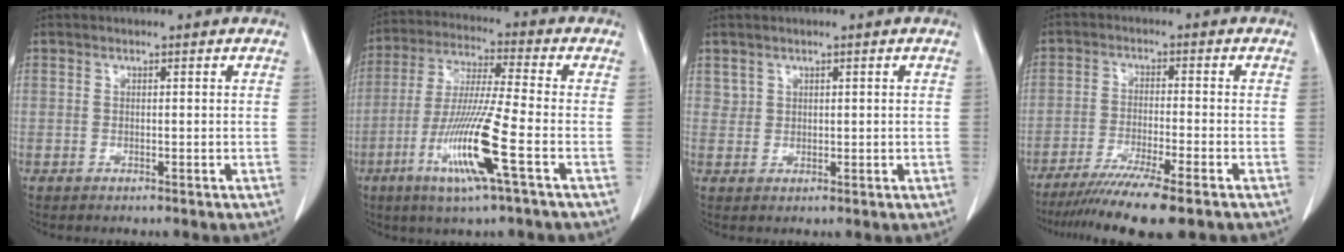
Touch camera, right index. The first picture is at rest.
{"total": 13.1, "force": [-4.9, -0.6, 12.2], "torque": [-0.242, -0.021, -0.096]}
{"total": 1.4, "force": [0.9, 1.0, 0.0], "torque": [0.011, 0.003, 0.014]}
{"total": 11.2, "force": [-8.6, -0.2, 7.3], "torque": [-0.113, -0.030, -0.136]}